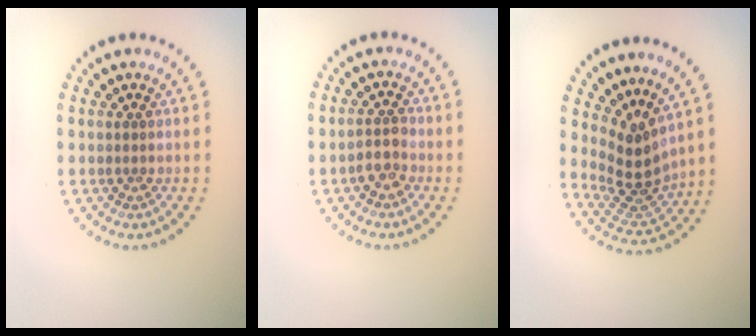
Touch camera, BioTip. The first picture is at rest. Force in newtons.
{"total": 2.0, "press": 1.7, "slide": 0.9}
{"total": 3.8, "press": 2.7, "slide": 2.6}